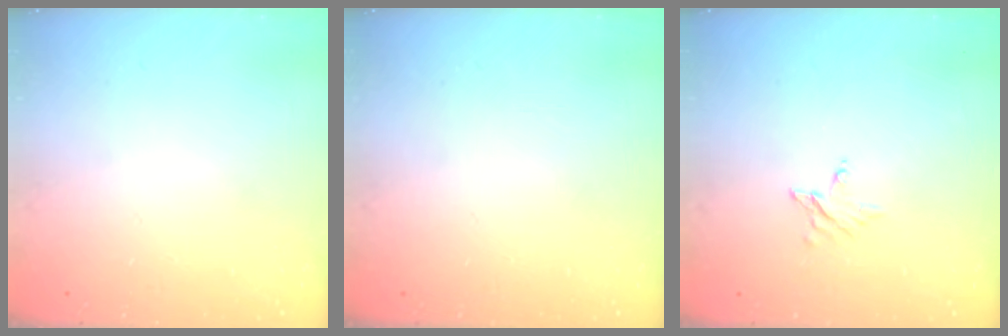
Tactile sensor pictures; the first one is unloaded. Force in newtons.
{"total": 0.0}
{"total": 2.8, "press": 2.8, "slide": 0.1}